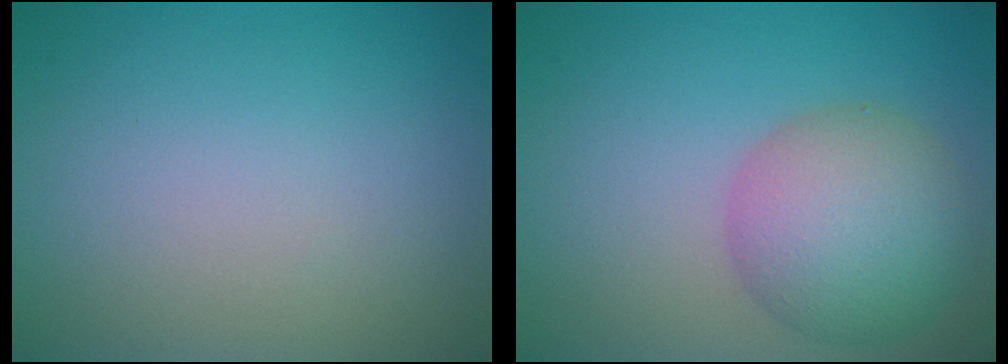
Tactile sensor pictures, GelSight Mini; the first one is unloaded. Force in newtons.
{"total": 6.9, "press": 6.9, "slide": 0.3}